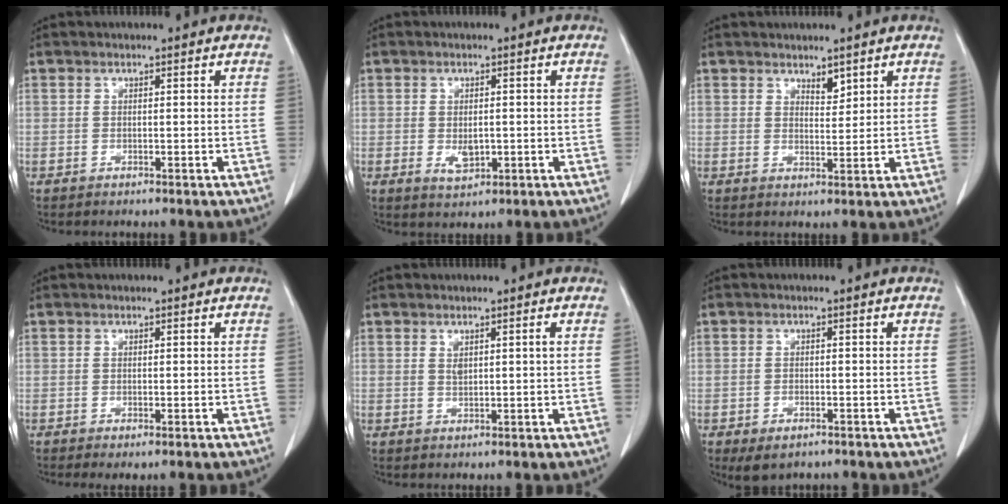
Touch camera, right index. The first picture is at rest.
{"total": 3.1, "force": [-0.5, 1.7, 2.5], "torque": [-0.044, -0.005, 0.002]}
{"total": 2.3, "force": [1.8, 0.9, 1.2], "torque": [-0.019, -0.007, 0.033]}
{"total": 1.0, "force": [-0.4, 0.3, 0.9], "torque": [-0.017, -0.005, -0.004]}
{"total": 1.6, "force": [0.7, 0.2, 1.4], "torque": [-0.031, -0.001, 0.016]}
{"total": 3.4, "force": [-2.1, 1.8, 2.0], "torque": [-0.034, -0.006, -0.024]}